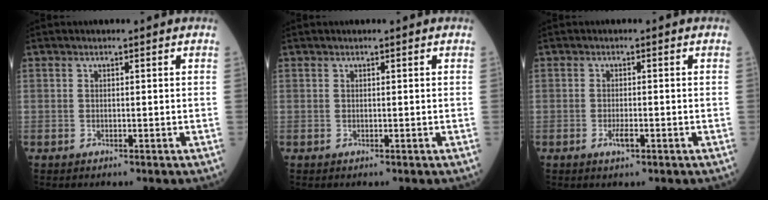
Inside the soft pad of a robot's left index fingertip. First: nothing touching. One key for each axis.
{"total": 0.0}
{"total": 1.7, "fx": -0.9, "fy": 0.4, "fz": 1.4, "tx": -0.028, "ty": -0.006, "tz": -0.017}